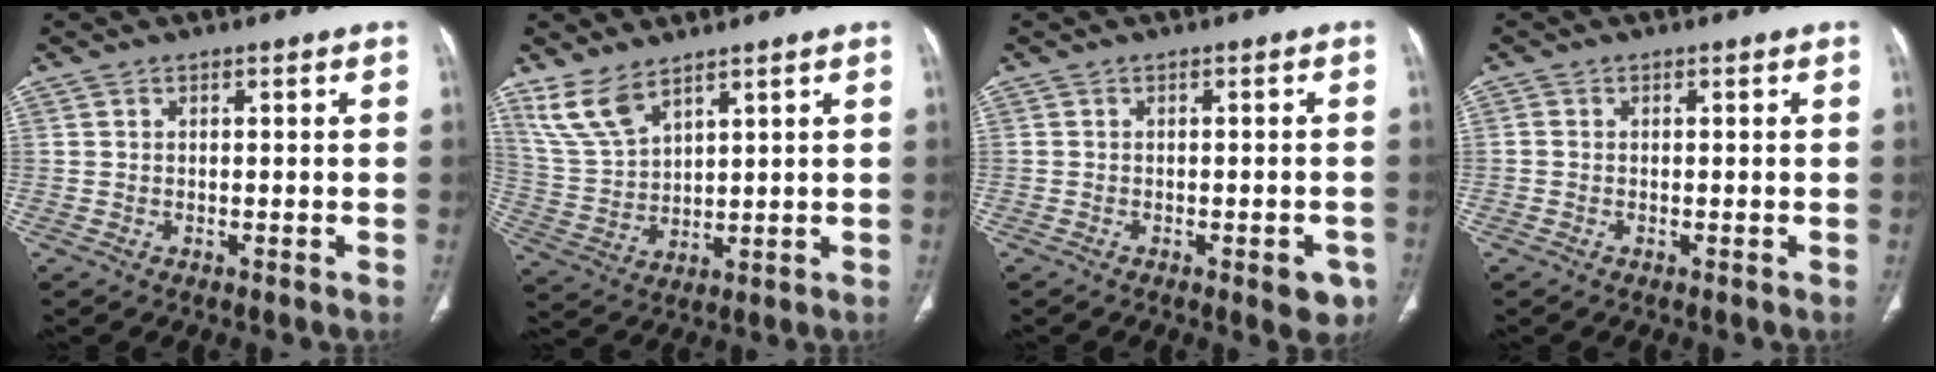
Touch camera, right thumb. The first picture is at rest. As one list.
[{"total": 8.1, "force": [6.0, 3.3, 4.4], "torque": [-0.086, -0.026, 0.137]}, {"total": 4.4, "force": [-2.3, 1.7, 3.4], "torque": [-0.020, 0.005, -0.023]}, {"total": 0.5, "force": [-0.2, 0.4, 0.3], "torque": [-0.006, 0.000, -0.006]}]